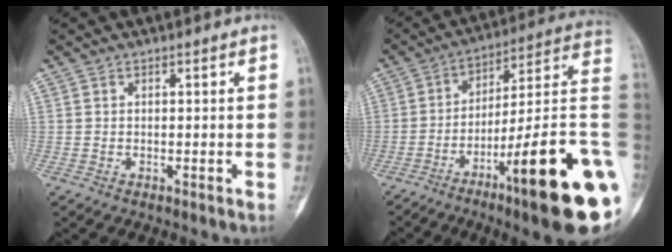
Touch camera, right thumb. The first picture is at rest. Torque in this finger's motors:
{"motor_torque": [3.60, 1.41, 1.65, -1.12, 0.60]}